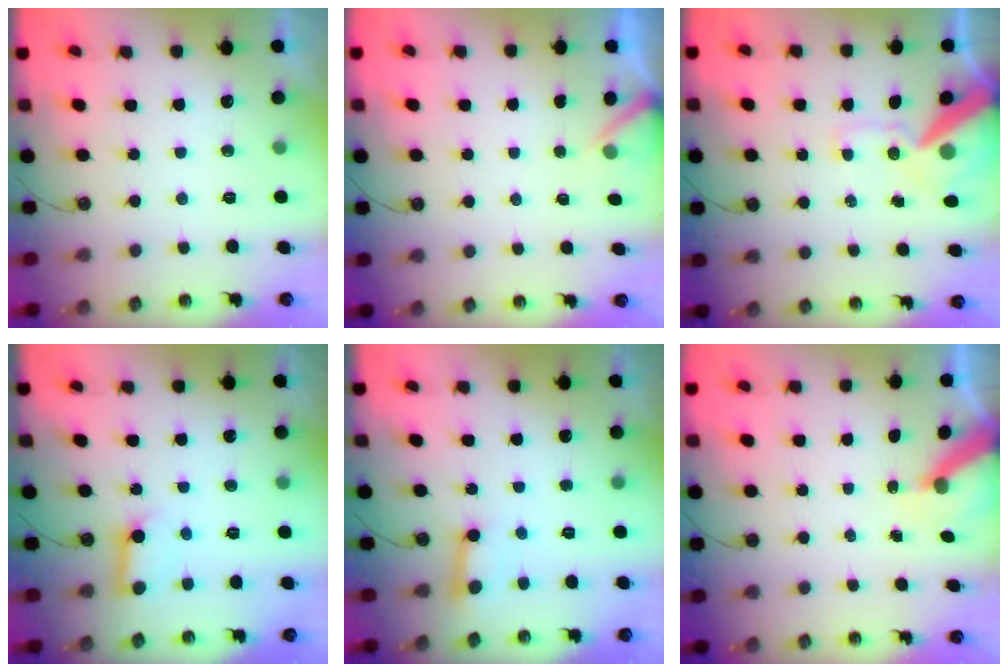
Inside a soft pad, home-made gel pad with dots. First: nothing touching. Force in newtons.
{"total": 2.4, "press": 2.4, "slide": 0.3}
{"total": 15.9, "press": 15.8, "slide": 2.3}
{"total": 7.4, "press": 7.3, "slide": 0.9}
{"total": 6.0, "press": 6.0, "slide": 0.6}
{"total": 6.1, "press": 6.1, "slide": 0.7}